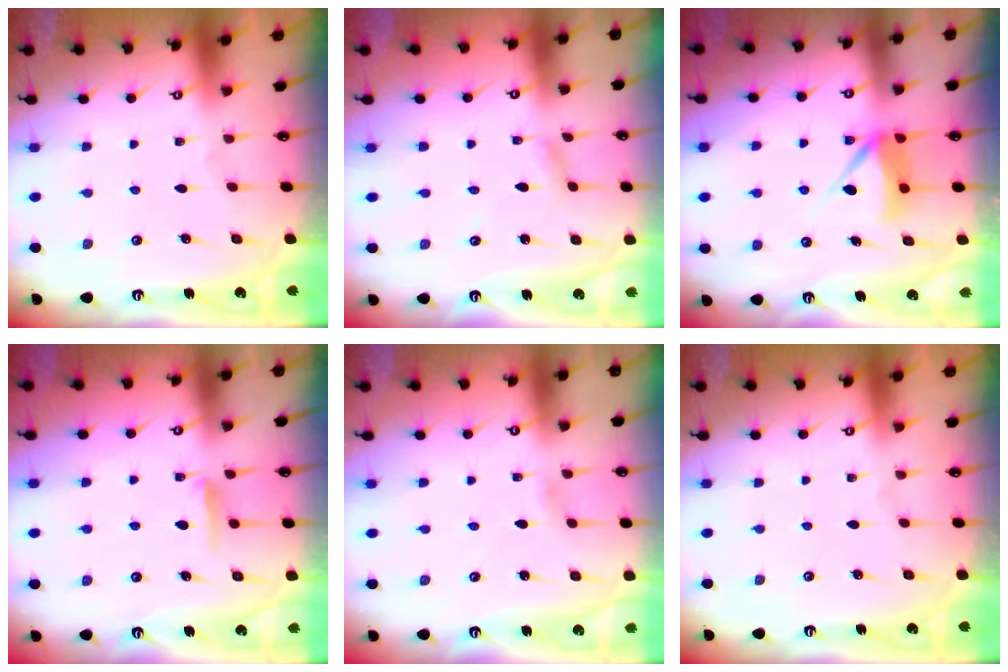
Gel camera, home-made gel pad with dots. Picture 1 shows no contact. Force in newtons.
{"total": 2.7, "press": 2.7, "slide": 0.1}
{"total": 7.4, "press": 7.4, "slide": 0.6}
{"total": 6.5, "press": 6.5, "slide": 0.7}
{"total": 1.2, "press": 1.2, "slide": 0.1}
{"total": 0.0}